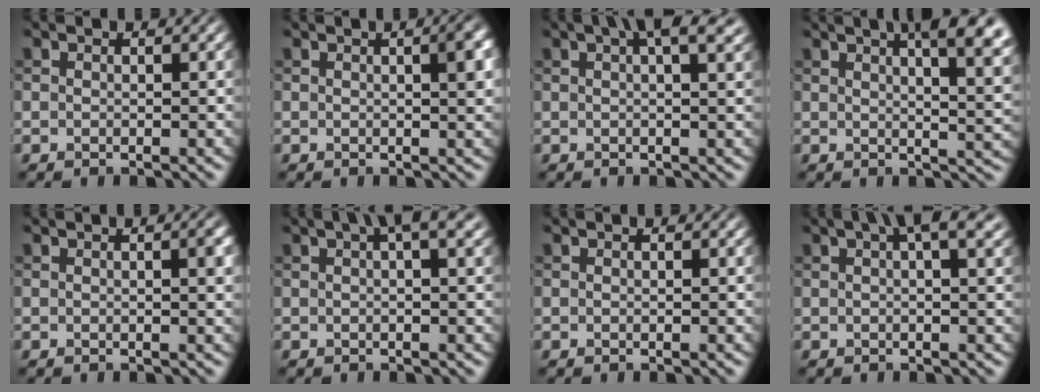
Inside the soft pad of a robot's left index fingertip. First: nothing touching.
{"total": 3.1, "force": [0.7, 0.8, 2.9], "torque": [-0.028, 0.009, 0.007]}
{"total": 5.8, "force": [3.1, 1.7, 4.6], "torque": [-0.045, 0.019, 0.030]}
{"total": 12.7, "force": [6.3, 5.3, 9.7], "torque": [-0.082, 0.056, 0.065]}
{"total": 1.9, "force": [0.4, 0.5, 1.8], "torque": [-0.017, 0.004, 0.004]}
{"total": 3.8, "force": [1.8, 0.6, 3.3], "torque": [-0.042, 0.009, 0.025]}
{"total": 0.0}
{"total": 4.7, "force": [2.3, 1.0, 4.0], "torque": [-0.050, 0.010, 0.030]}